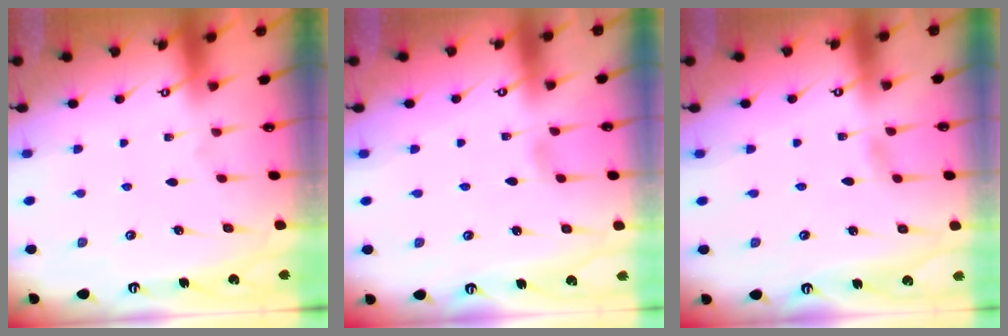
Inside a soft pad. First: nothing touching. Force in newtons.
{"total": 2.1, "press": 2.1, "slide": 0.2}
{"total": 2.1, "press": 2.1, "slide": 0.3}